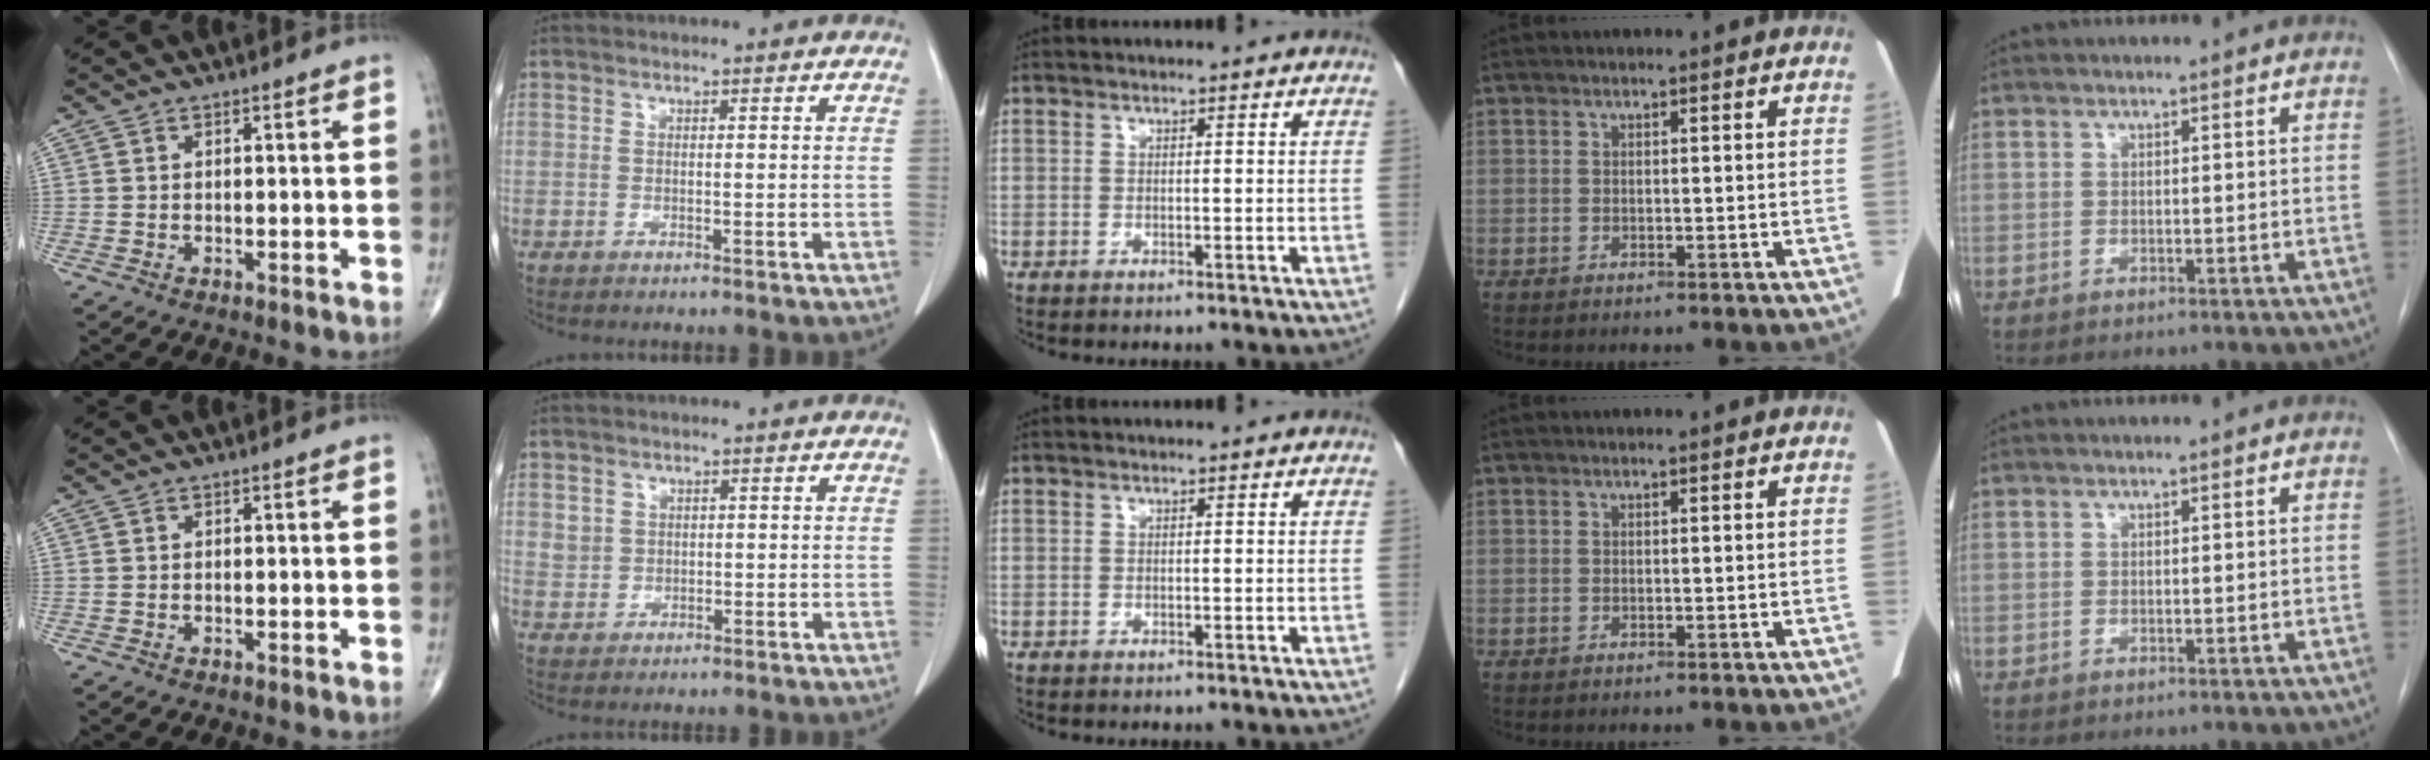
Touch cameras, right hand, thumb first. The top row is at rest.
{"index": {"total": 2.3, "force": [0.9, 2.1, 0.2], "torque": [0.004, 0.002, 0.016]}}